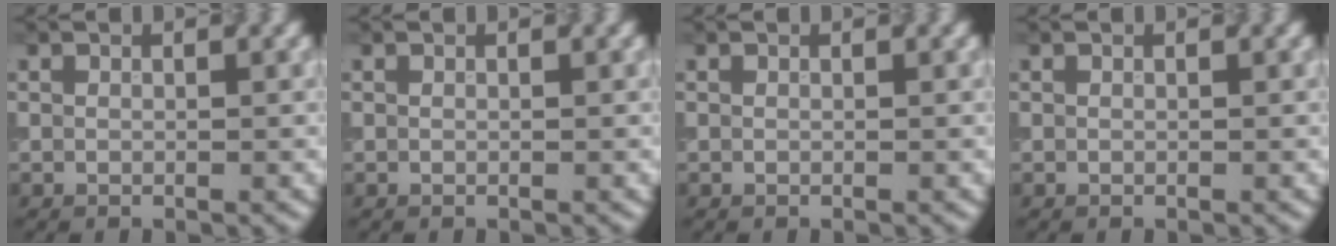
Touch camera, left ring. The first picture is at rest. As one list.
[{"total": 0.0}, {"total": 0.0}, {"total": 0.0}]